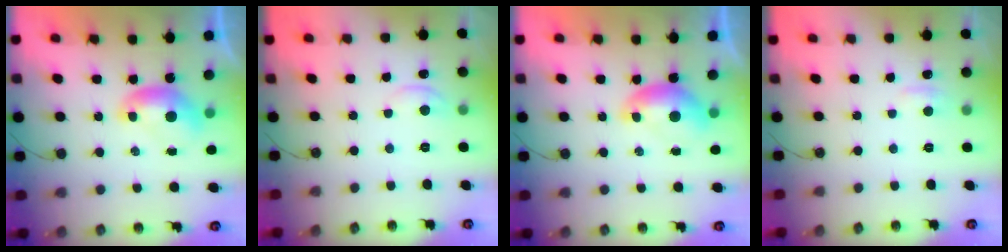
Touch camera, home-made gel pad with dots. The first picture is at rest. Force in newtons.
{"total": 1.3, "press": 1.2, "slide": 0.2}
{"total": 0.6, "press": 0.5, "slide": 0.3}
{"total": 1.0, "press": 0.7, "slide": 0.7}